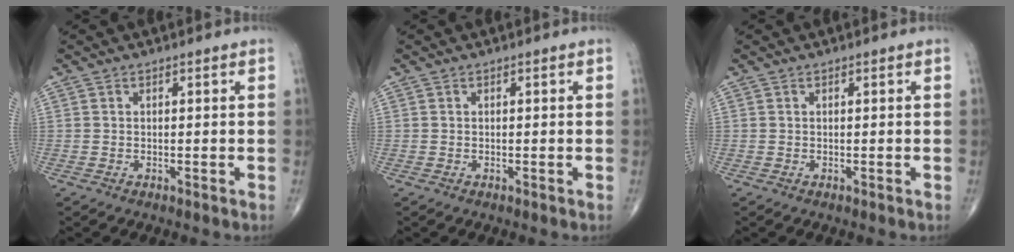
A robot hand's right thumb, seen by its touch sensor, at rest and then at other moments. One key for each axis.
{"total": 0.0}
{"total": 0.0}